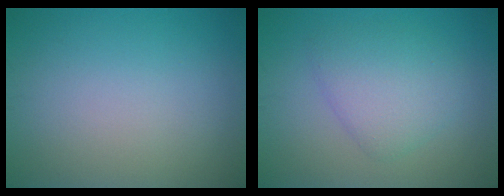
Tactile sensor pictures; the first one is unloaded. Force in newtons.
{"total": 3.9, "press": 3.9, "slide": 0.2}